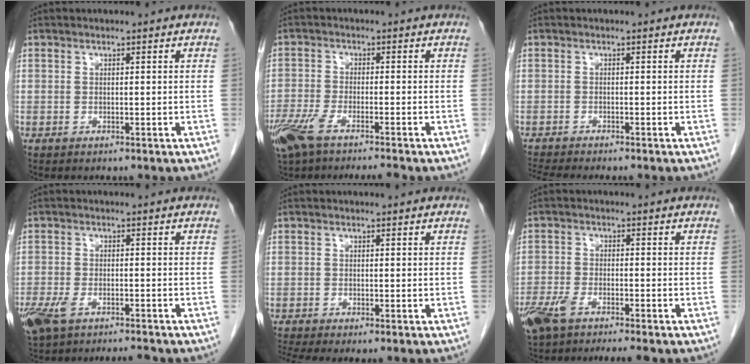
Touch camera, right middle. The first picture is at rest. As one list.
[{"total": 8.6, "force": [-6.5, 1.2, 5.5], "torque": [-0.105, -0.012, -0.116]}, {"total": 5.1, "force": [-4.7, -0.2, 2.1], "torque": [-0.032, -0.010, -0.074]}, {"total": 7.3, "force": [-5.2, 2.6, 4.5], "torque": [-0.092, -0.004, -0.092]}, {"total": 3.4, "force": [-2.7, 0.1, 2.2], "torque": [-0.043, -0.009, -0.049]}, {"total": 8.4, "force": [-6.1, 2.0, 5.5], "torque": [-0.103, -0.008, -0.104]}]